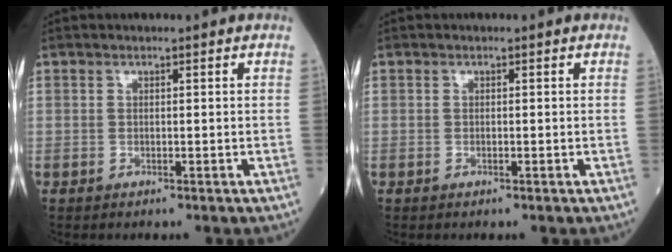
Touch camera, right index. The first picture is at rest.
{"total": 0.0}